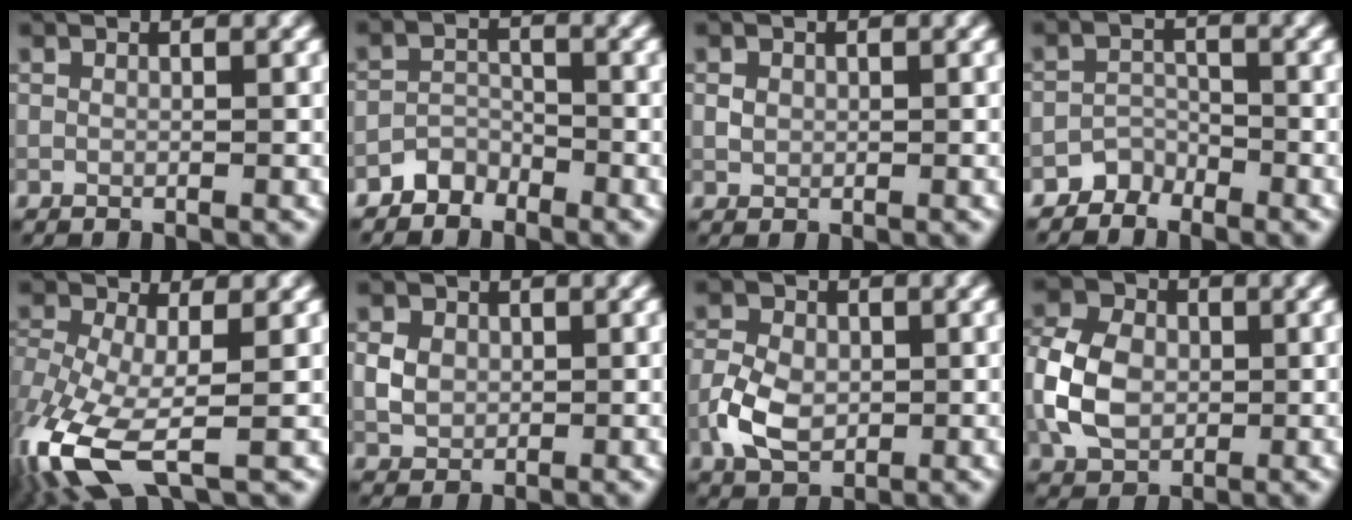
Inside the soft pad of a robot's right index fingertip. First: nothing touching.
{"total": 2.1, "force": [-1.8, 1.1, 0.2], "torque": [0.004, 0.012, -0.035]}
{"total": 0.9, "force": [0.1, 0.8, 0.4], "torque": [-0.005, -0.001, 0.000]}
{"total": 1.9, "force": [-1.6, 0.9, -0.1], "torque": [0.009, 0.012, -0.030]}
{"total": 8.9, "force": [-3.8, 3.9, 7.0], "torque": [-0.167, -0.015, -0.080]}
{"total": 2.3, "force": [0.1, 2.0, 1.2], "torque": [-0.024, -0.002, 0.002]}
{"total": 5.0, "force": [-1.2, 3.5, 3.4], "torque": [-0.068, 0.001, -0.027]}
{"total": 7.6, "force": [-0.9, 5.6, 5.0], "torque": [-0.120, 0.011, -0.030]}